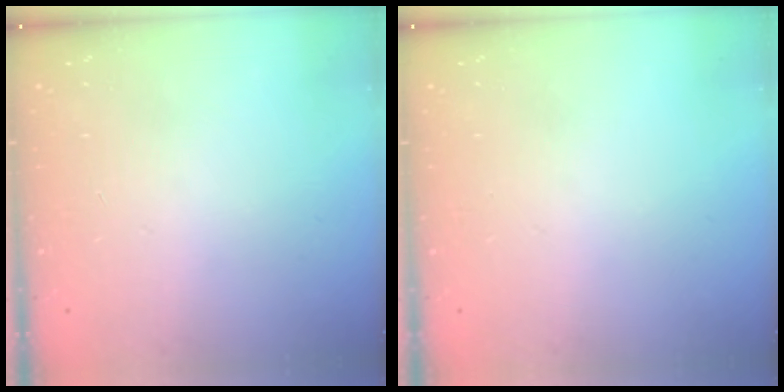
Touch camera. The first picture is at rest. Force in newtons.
{"total": 0.0}